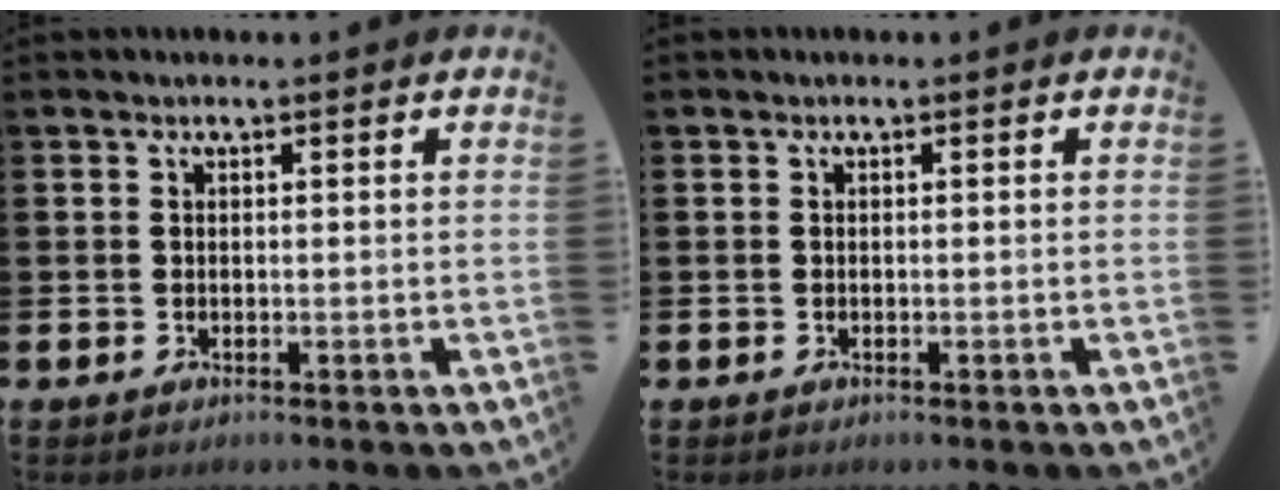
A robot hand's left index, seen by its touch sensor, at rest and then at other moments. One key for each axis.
{"total": 0.0}